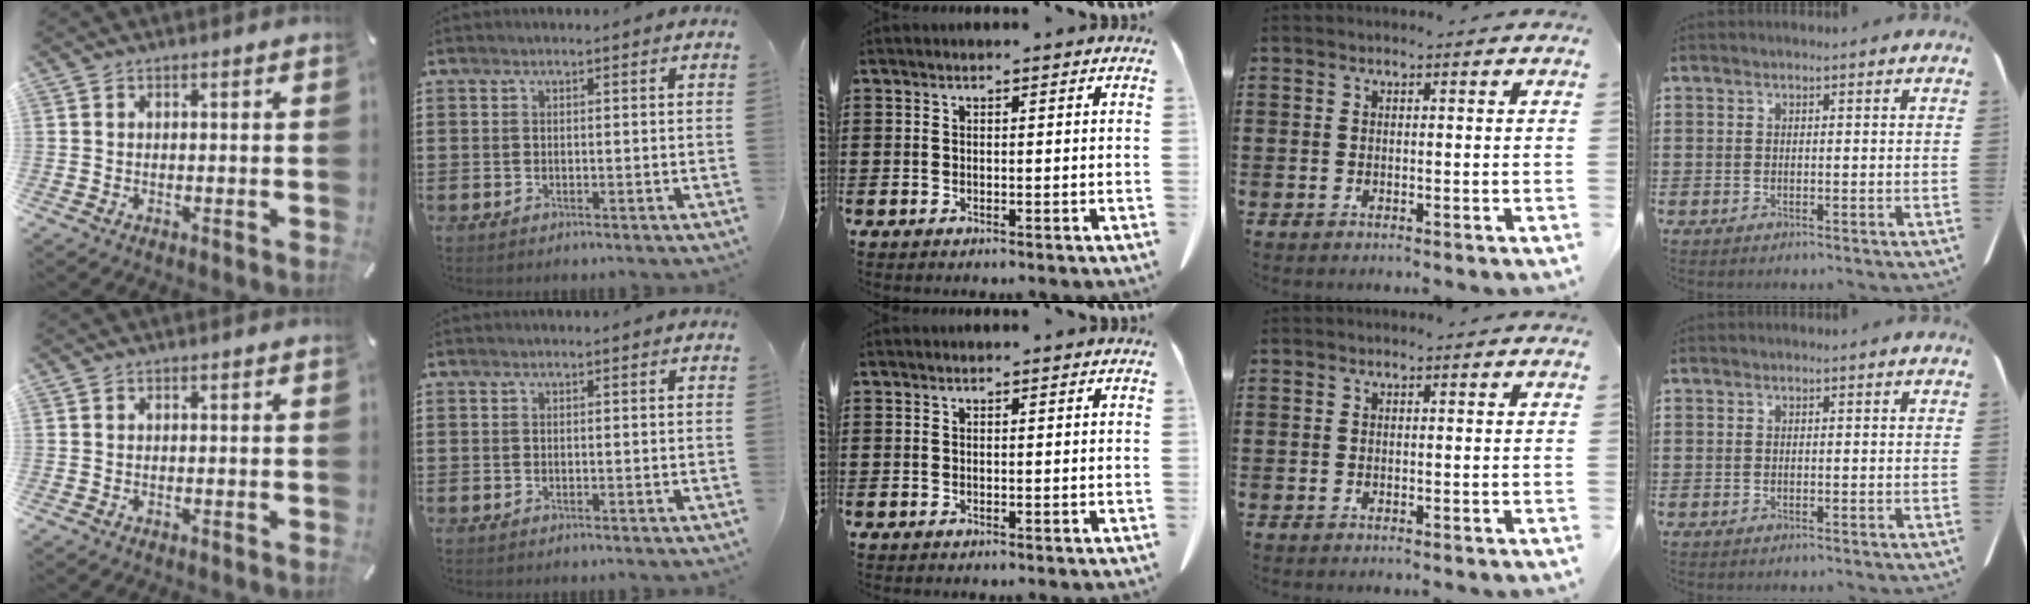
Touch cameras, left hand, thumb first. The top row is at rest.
{}